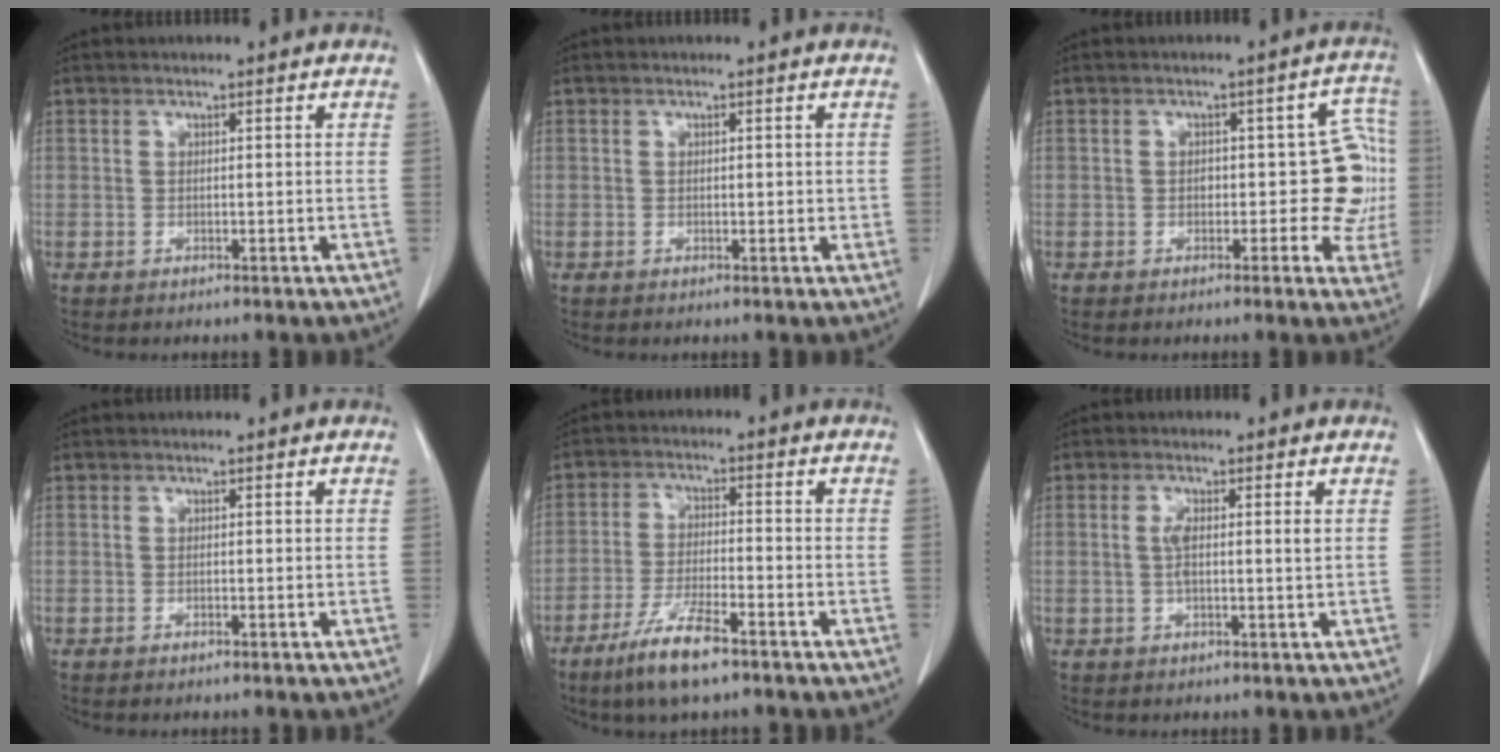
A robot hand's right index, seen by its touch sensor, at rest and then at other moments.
{"total": 1.0, "force": [0.1, 0.6, 0.8], "torque": [-0.009, 0.001, 0.001]}
{"total": 8.5, "force": [-0.6, 4.3, 7.3], "torque": [-0.059, 0.036, -0.006]}
{"total": 0.0}
{"total": 8.4, "force": [-5.6, 1.2, 6.1], "torque": [-0.123, -0.016, -0.101]}
{"total": 3.2, "force": [0.4, 0.6, 3.1], "torque": [-0.060, 0.002, 0.006]}